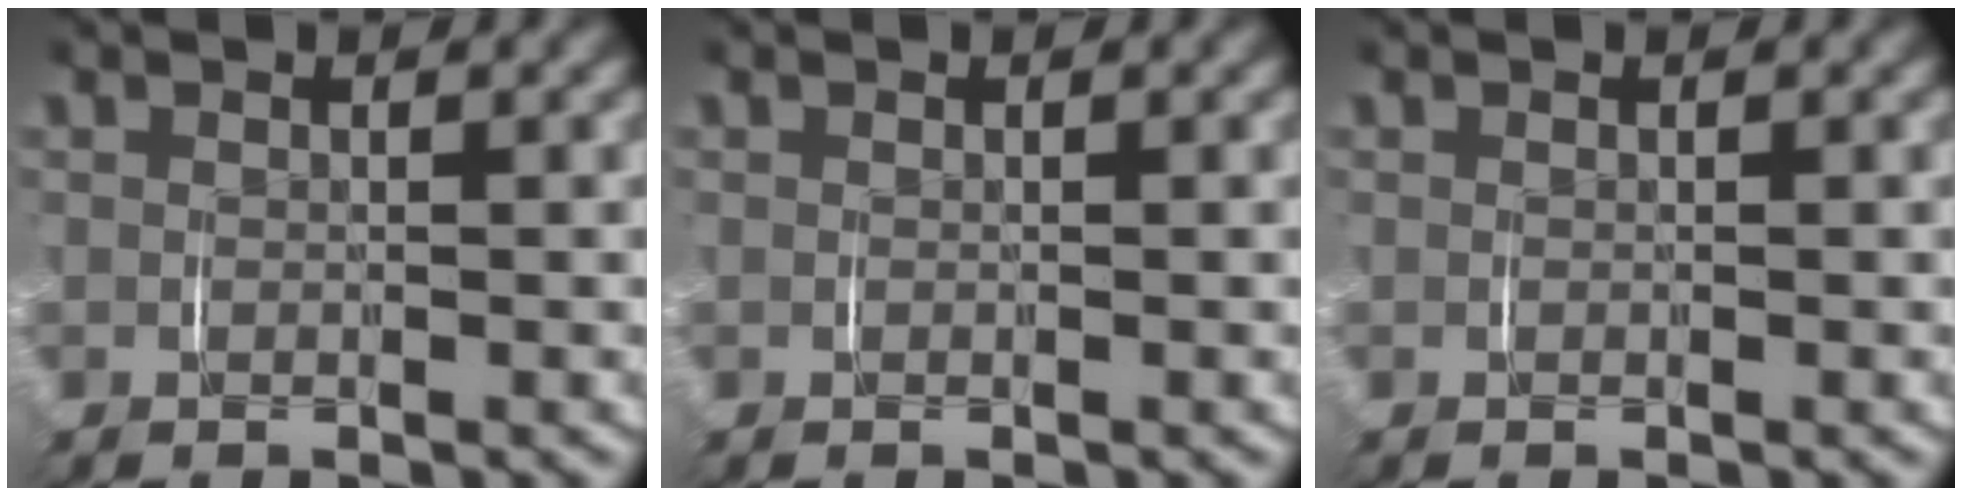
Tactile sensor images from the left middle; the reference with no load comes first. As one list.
[{"total": 0.0}, {"total": 0.0}]